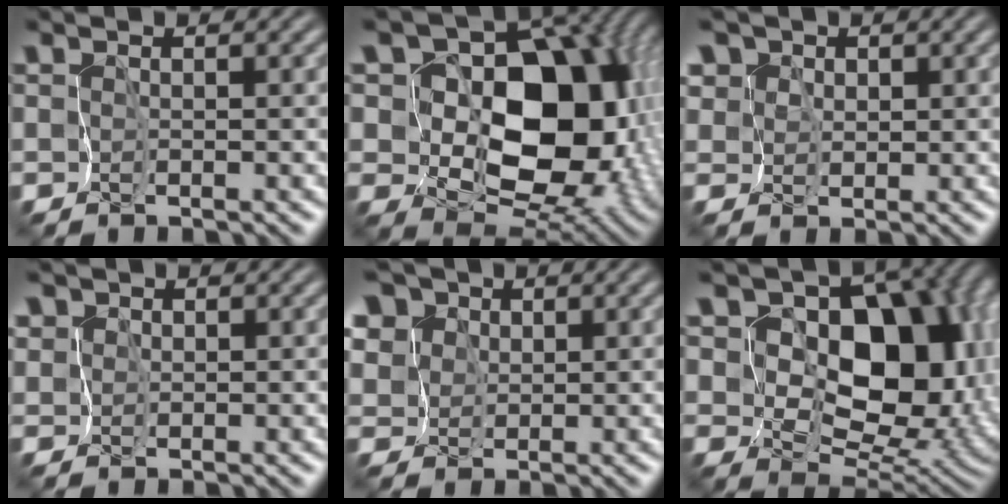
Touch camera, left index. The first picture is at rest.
{"total": 15.4, "force": [1.6, 10.5, 11.1], "torque": [-0.124, 0.009, 0.022]}
{"total": 4.5, "force": [2.3, 3.7, 1.3], "torque": [-0.039, 0.008, 0.032]}
{"total": 2.5, "force": [1.3, 2.1, 0.5], "torque": [-0.015, 0.009, 0.021]}
{"total": 8.5, "force": [4.3, 6.7, 3.2], "torque": [-0.089, 0.021, 0.054]}
{"total": 12.7, "force": [2.6, 8.4, 9.1], "torque": [-0.130, -0.009, 0.037]}